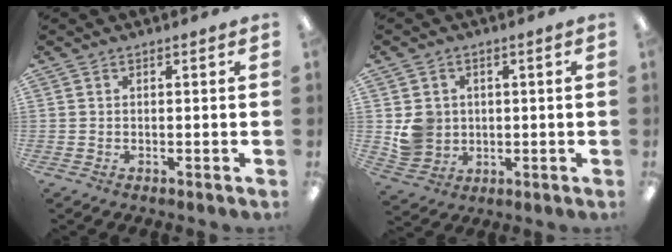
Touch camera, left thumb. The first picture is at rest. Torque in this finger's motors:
{"motor_torque": [-0.14, 0.24, 0.11, -0.12, 0.04]}